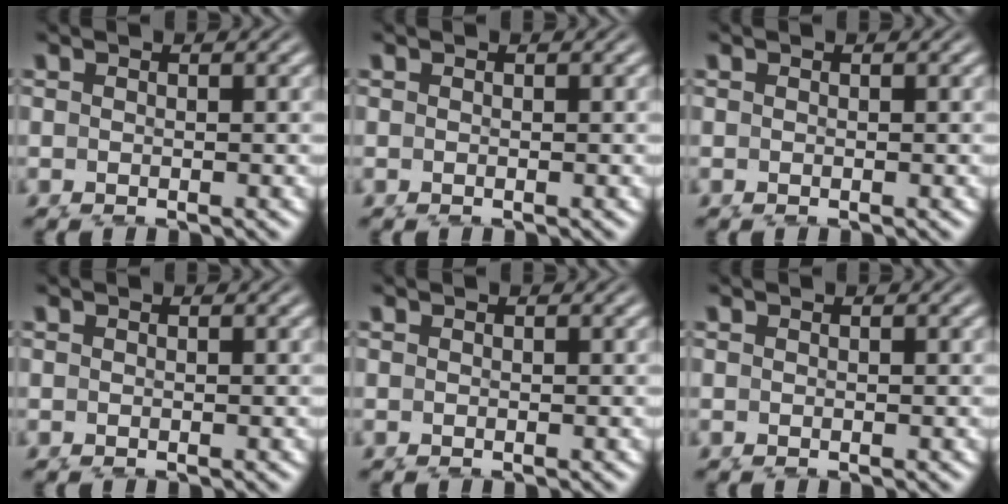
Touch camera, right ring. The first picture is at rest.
{"total": 0.0}
{"total": 0.0}
{"total": 0.0}
{"total": 0.0}
{"total": 0.0}